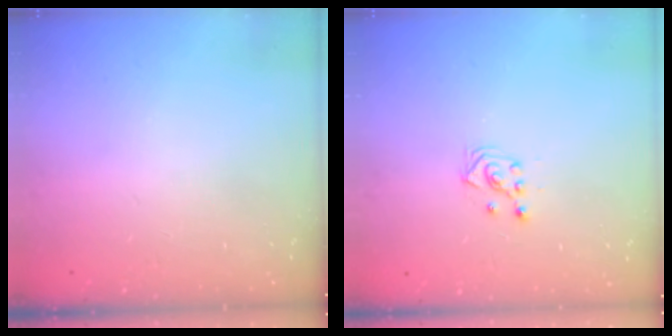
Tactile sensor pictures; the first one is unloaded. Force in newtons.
{"total": 3.0, "press": 2.8, "slide": 1.0}